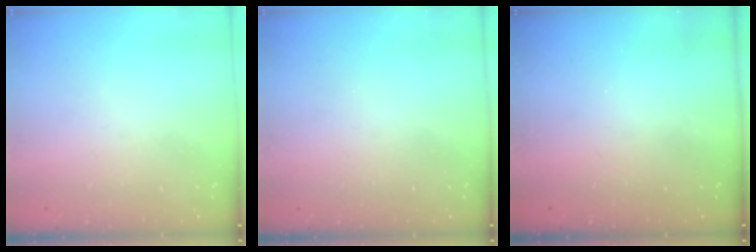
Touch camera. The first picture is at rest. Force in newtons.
{"total": 0.0}
{"total": 0.6, "press": 0.6, "slide": 0.2}